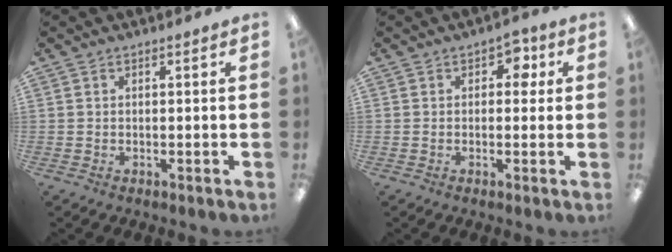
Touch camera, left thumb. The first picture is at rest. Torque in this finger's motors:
{"motor_torque": [-0.43, 0.06, -0.30, -0.16, -0.11]}